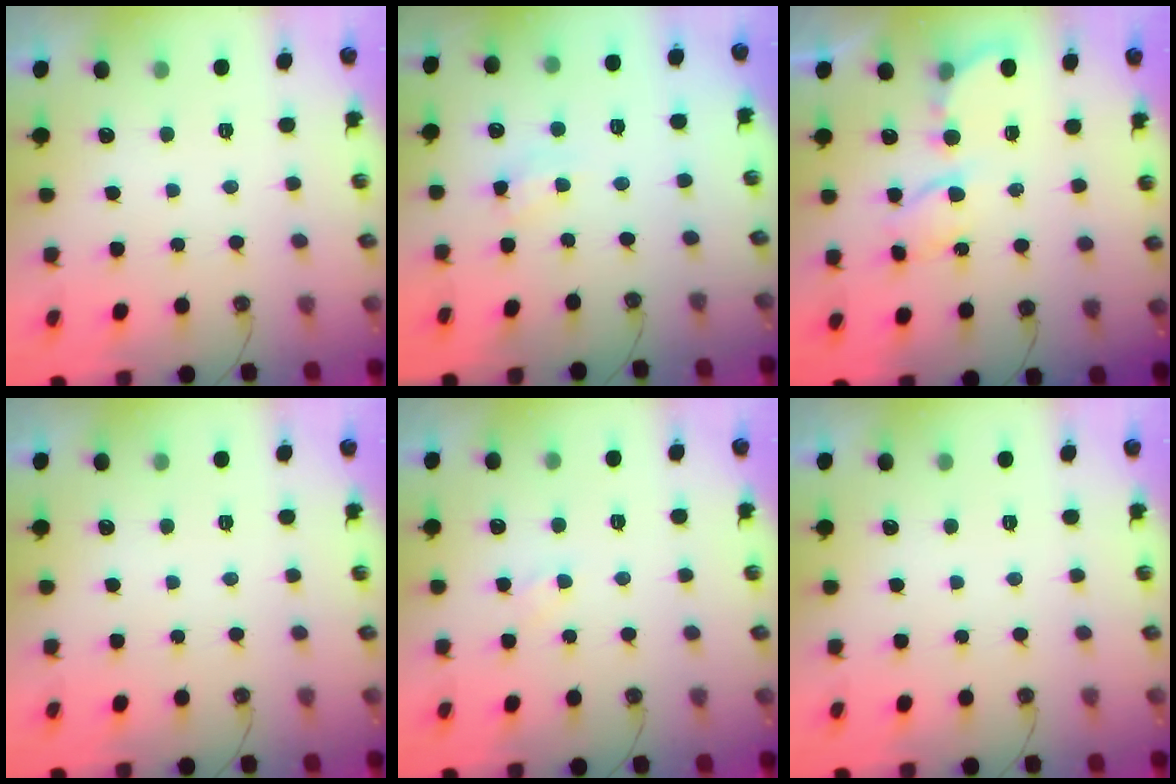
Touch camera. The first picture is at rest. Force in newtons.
{"total": 5.4, "press": 5.4, "slide": 0.5}
{"total": 6.4, "press": 6.3, "slide": 0.4}
{"total": 0.0}
{"total": 2.9, "press": 2.8, "slide": 0.4}
{"total": 0.0}